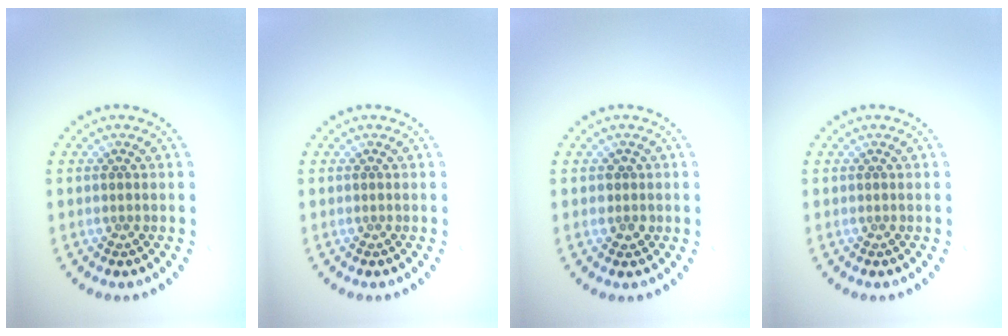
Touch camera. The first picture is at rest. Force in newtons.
{"total": 0.0}
{"total": 1.2, "press": 1.1, "slide": 0.5}
{"total": 0.0}